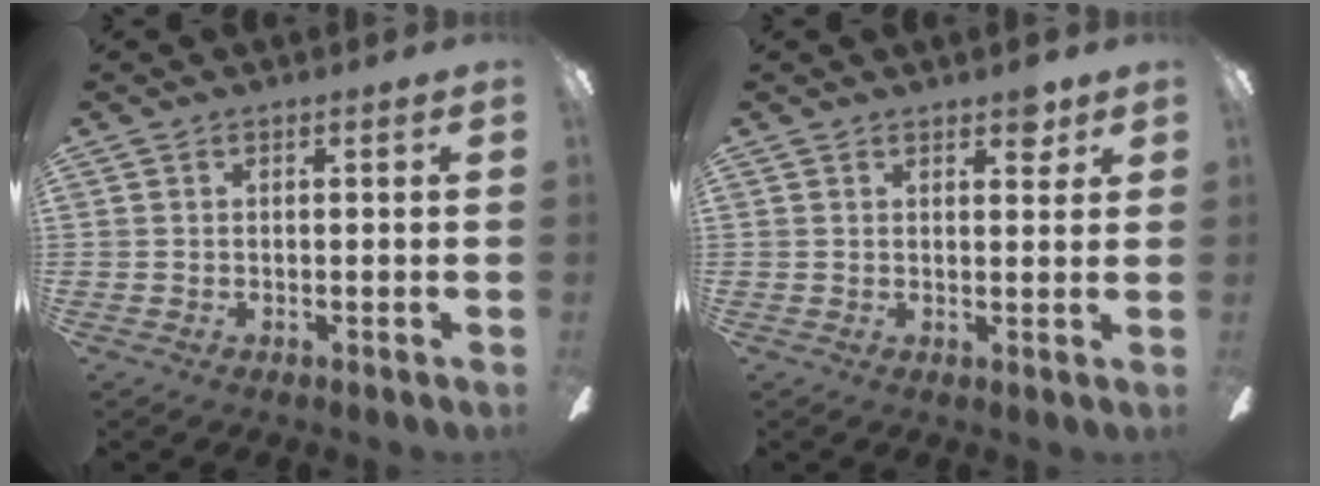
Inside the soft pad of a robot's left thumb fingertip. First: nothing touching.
{"total": 3.7, "force": [2.6, 1.6, 1.9], "torque": [-0.002, -0.015, 0.039]}